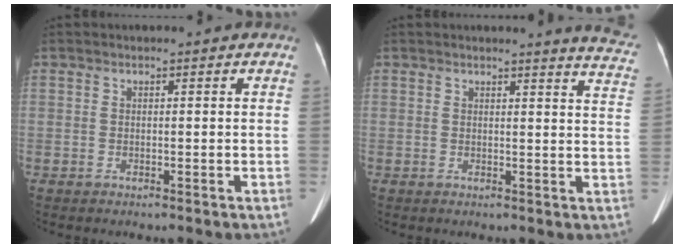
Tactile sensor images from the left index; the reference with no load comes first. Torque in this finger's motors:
{"motor_torque": [-0.33, -0.73, -0.04, 0.03]}